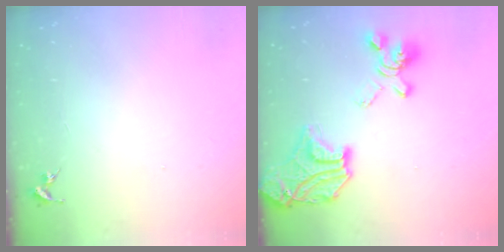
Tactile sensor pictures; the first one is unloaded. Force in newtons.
{"total": 25.0, "press": 24.9, "slide": 2.6}